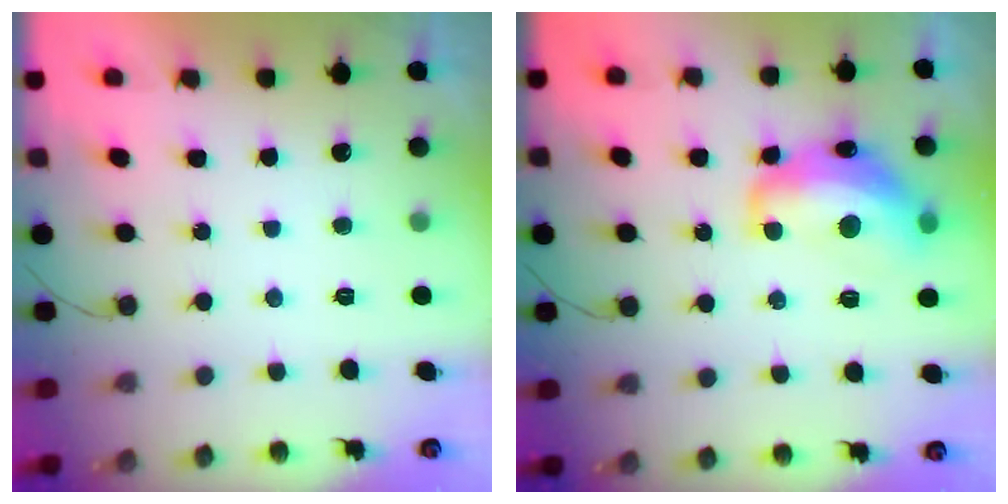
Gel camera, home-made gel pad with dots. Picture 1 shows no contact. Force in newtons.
{"total": 15.6, "press": 15.6, "slide": 1.1}